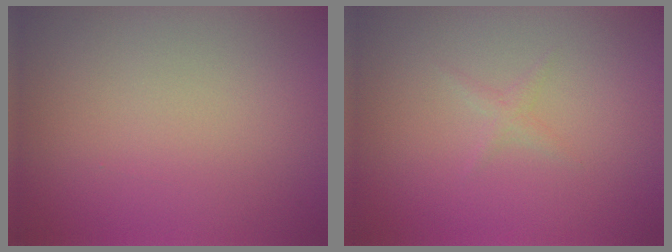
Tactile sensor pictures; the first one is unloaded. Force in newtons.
{"total": 0.7, "press": 0.7, "slide": 0.0}